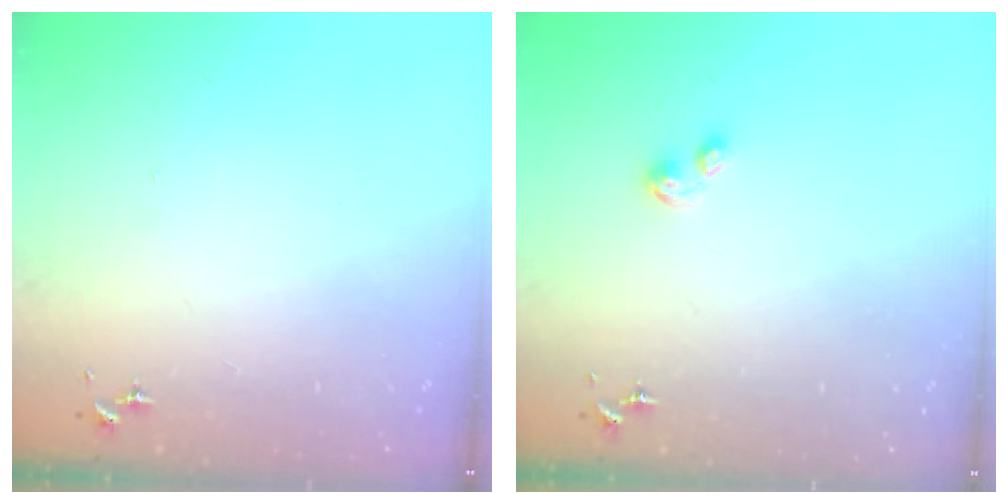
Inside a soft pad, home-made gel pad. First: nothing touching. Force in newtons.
{"total": 5.4, "press": 5.3, "slide": 0.8}